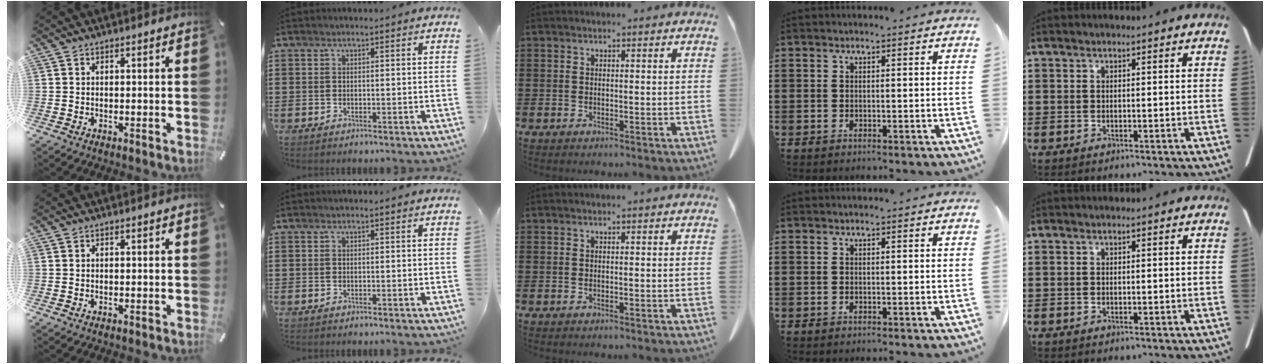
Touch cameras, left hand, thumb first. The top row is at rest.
{}